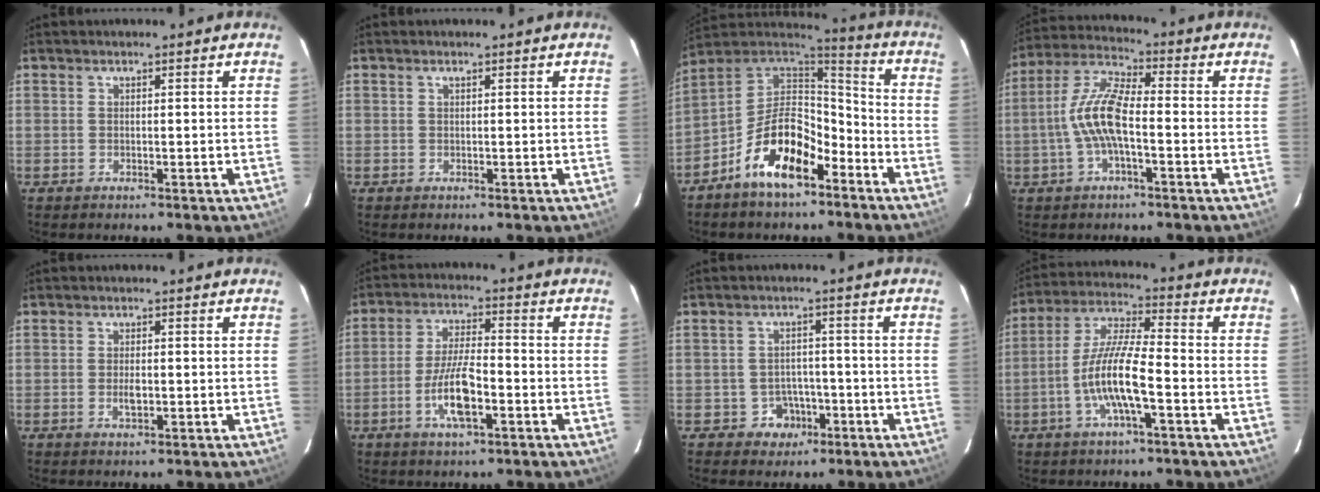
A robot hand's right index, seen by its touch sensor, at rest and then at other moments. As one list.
[{"total": 0.0}, {"total": 14.5, "force": [-8.1, 6.7, 10.0], "torque": [-0.192, 0.021, -0.145]}, {"total": 9.7, "force": [-1.9, 2.9, 9.1], "torque": [-0.197, 0.014, -0.039]}, {"total": 2.0, "force": [-0.3, 0.9, 1.7], "torque": [-0.029, 0.000, -0.004]}, {"total": 8.7, "force": [-3.4, 2.4, 7.6], "torque": [-0.153, 0.001, -0.062]}, {"total": 4.5, "force": [-2.3, 3.9, 0.7], "torque": [-0.025, 0.015, -0.021]}, {"total": 10.5, "force": [-3.7, 1.4, 9.7], "torque": [-0.202, 0.005, -0.075]}]